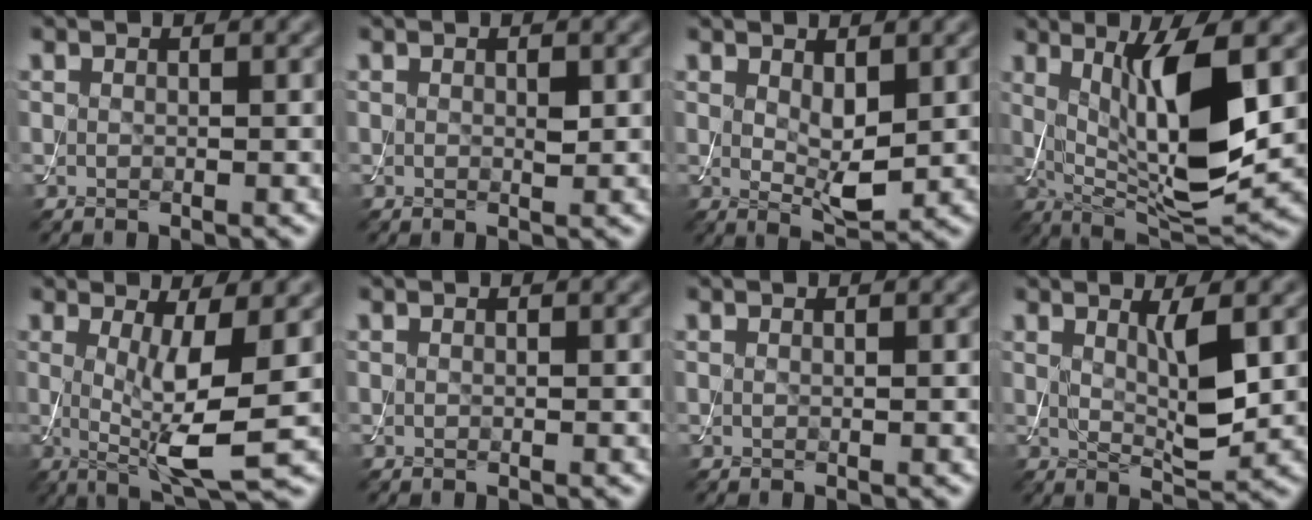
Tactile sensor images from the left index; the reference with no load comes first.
{"total": 0.7, "force": [0.1, 0.3, 0.7], "torque": [-0.009, -0.001, 0.002]}
{"total": 3.1, "force": [0.6, 1.3, 2.7], "torque": [-0.054, -0.007, 0.018]}
{"total": 10.0, "force": [1.6, 2.8, 9.5], "torque": [-0.153, -0.014, 0.037]}
{"total": 6.9, "force": [-0.2, 1.4, 6.7], "torque": [-0.112, -0.016, 0.003]}
{"total": 0.0}
{"total": 0.0}
{"total": 3.5, "force": [1.1, 0.7, 3.2], "torque": [-0.056, -0.012, 0.023]}